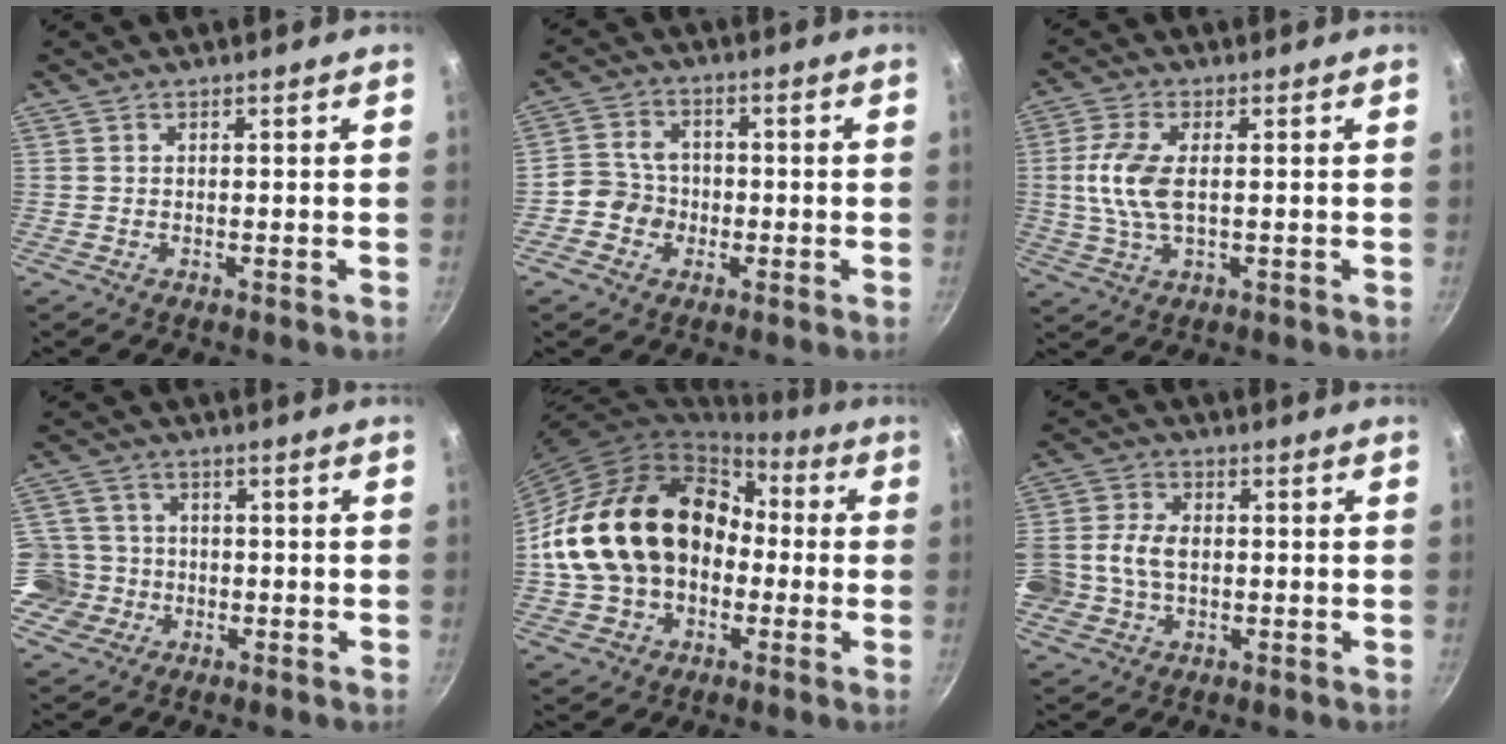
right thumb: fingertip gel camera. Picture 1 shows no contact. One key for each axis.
{"total": 6.1, "fx": -1.9, "fy": 5.4, "fz": 1.9, "tx": -0.009, "ty": 0.020, "tz": -0.049}
{"total": 8.5, "fx": 0.5, "fy": 3.9, "fz": 7.5, "tx": -0.161, "ty": 0.002, "tz": 0.006}
{"total": 6.9, "fx": -2.1, "fy": 6.5, "fz": 0.7, "tx": 0.024, "ty": 0.027, "tz": -0.046}
{"total": 21.7, "fx": -0.6, "fy": 16.5, "fz": 14.1, "tx": -0.227, "ty": 0.065, "tz": -0.002}
{"total": 9.9, "fx": -0.7, "fy": 7.5, "fz": 6.4, "tx": -0.121, "ty": 0.019, "tz": -0.021}